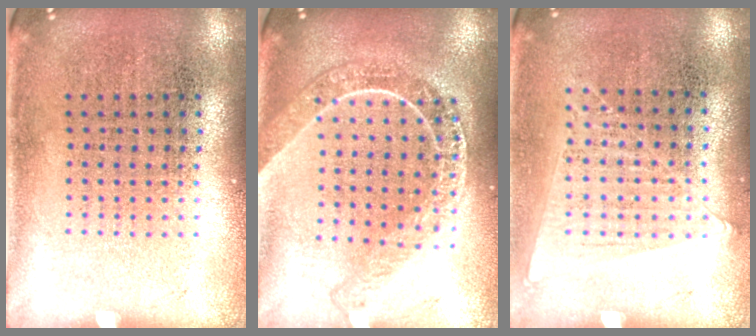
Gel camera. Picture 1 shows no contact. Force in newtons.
{"total": 2.1, "press": 1.9, "slide": 1.0}
{"total": 1.0, "press": 0.9, "slide": 0.4}